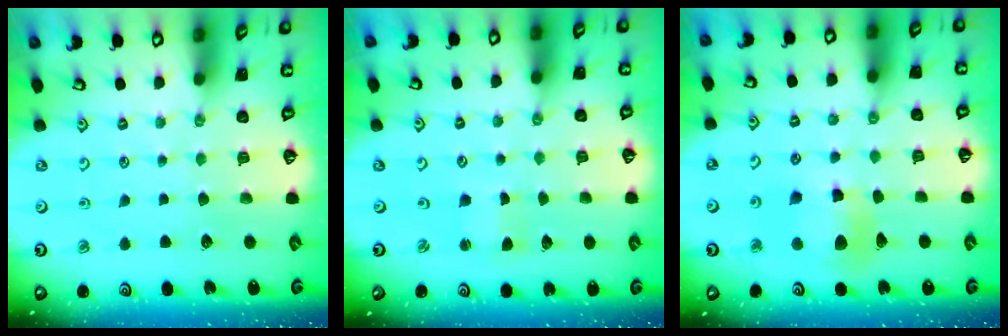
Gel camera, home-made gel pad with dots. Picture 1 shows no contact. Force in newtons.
{"total": 1.1, "press": 1.0, "slide": 0.2}
{"total": 8.9, "press": 8.9, "slide": 1.1}